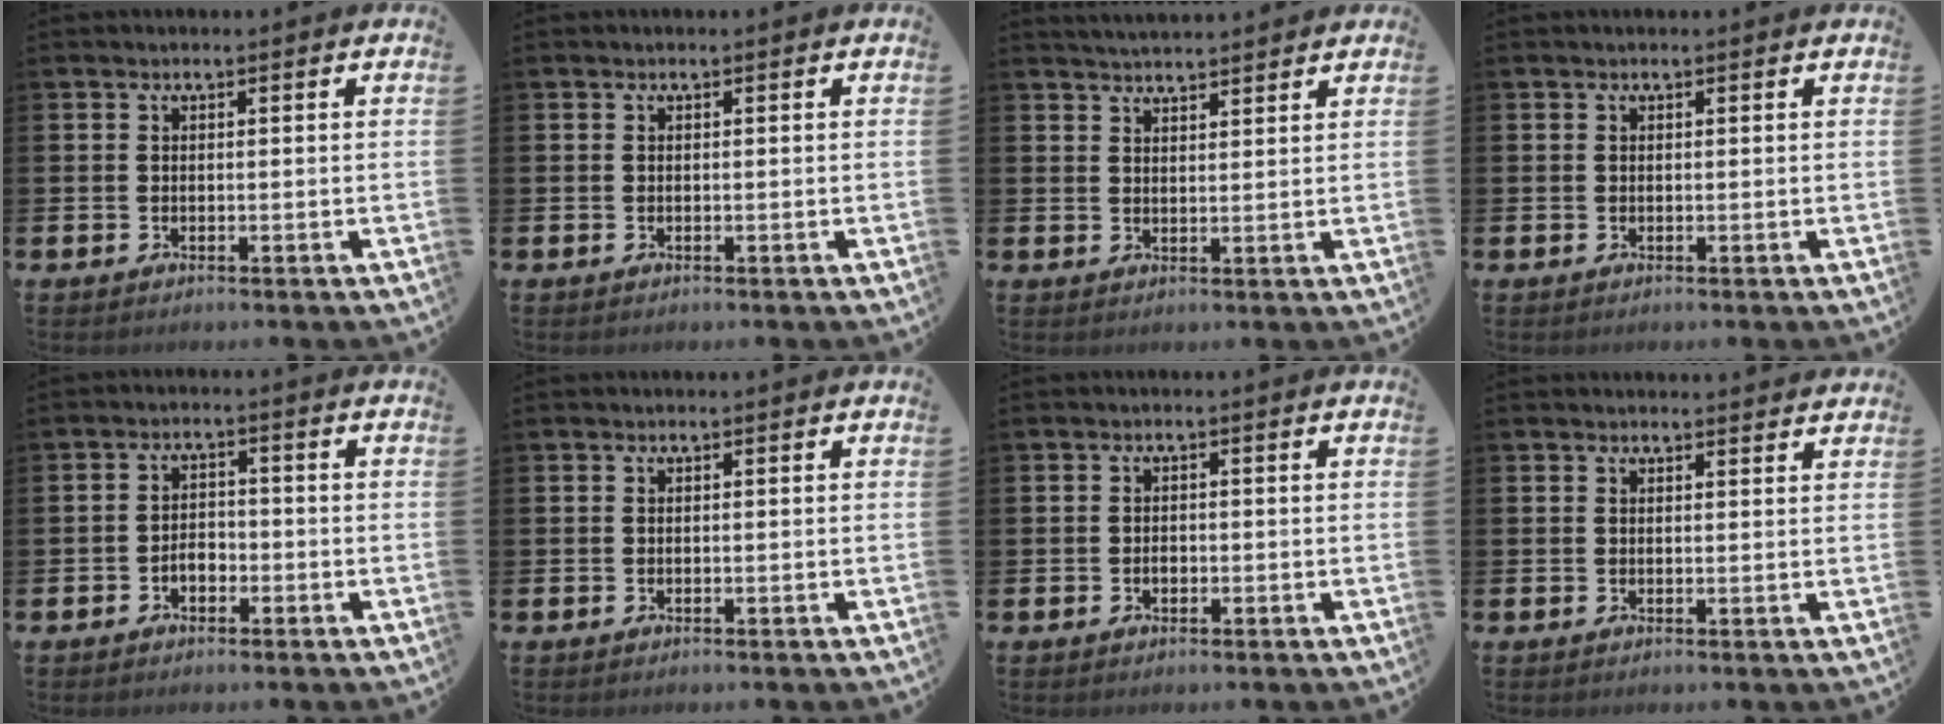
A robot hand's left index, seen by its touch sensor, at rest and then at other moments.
{"total": 0.0}
{"total": 3.4, "force": [3.3, 0.2, 0.0], "torque": [-0.006, -0.015, 0.061]}
{"total": 0.0}
{"total": 2.4, "force": [-1.2, 1.6, 1.3], "torque": [-0.022, 0.003, -0.027]}
{"total": 0.0}
{"total": 1.1, "force": [-0.3, 0.8, 0.7], "torque": [-0.009, 0.001, -0.009]}
{"total": 1.5, "force": [1.5, 0.0, -0.1], "torque": [0.013, -0.012, 0.025]}